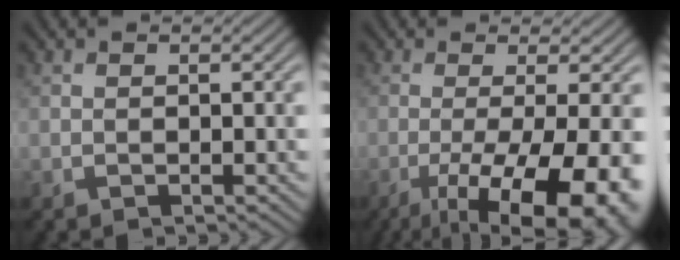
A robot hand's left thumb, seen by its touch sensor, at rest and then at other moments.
{"total": 14.5, "force": [-5.6, 4.2, 12.7], "torque": [-0.183, -0.011, -0.073]}